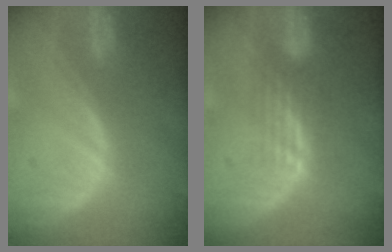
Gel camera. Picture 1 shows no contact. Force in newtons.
{"total": 3.4, "press": 2.9, "slide": 1.8}